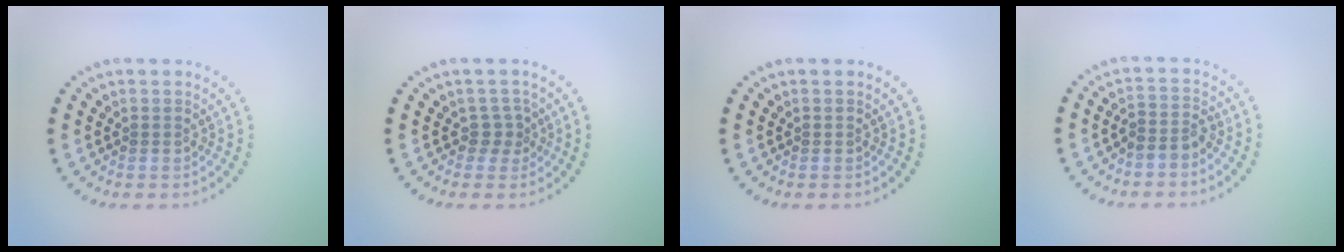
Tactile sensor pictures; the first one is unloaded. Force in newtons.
{"total": 1.7, "press": 1.2, "slide": 1.2}
{"total": 0.0}
{"total": 2.0, "press": 1.6, "slide": 1.2}